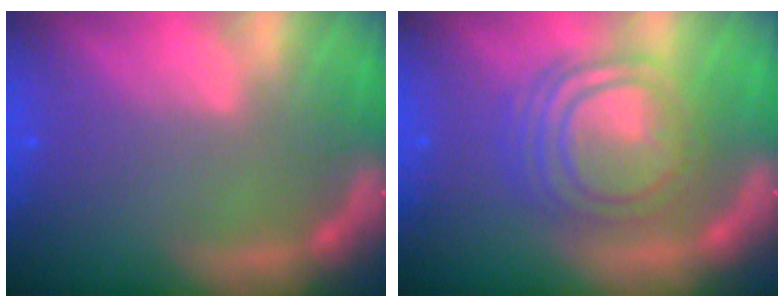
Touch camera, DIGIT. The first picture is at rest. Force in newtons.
{"total": 8.6}